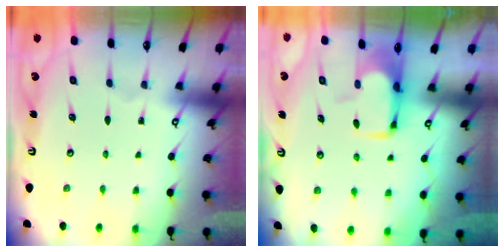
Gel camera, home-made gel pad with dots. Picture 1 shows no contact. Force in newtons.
{"total": 1.6, "press": 1.5, "slide": 0.5}